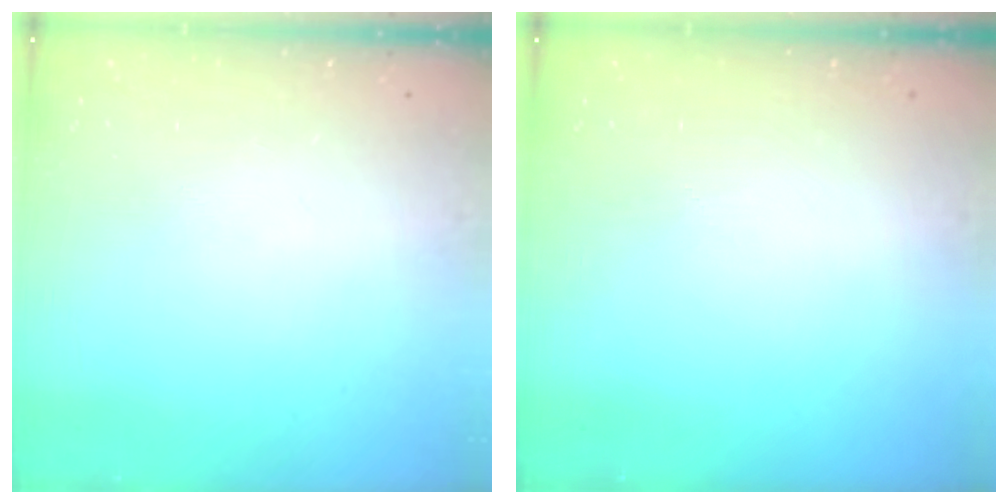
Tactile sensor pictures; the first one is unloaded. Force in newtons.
{"total": 0.0}